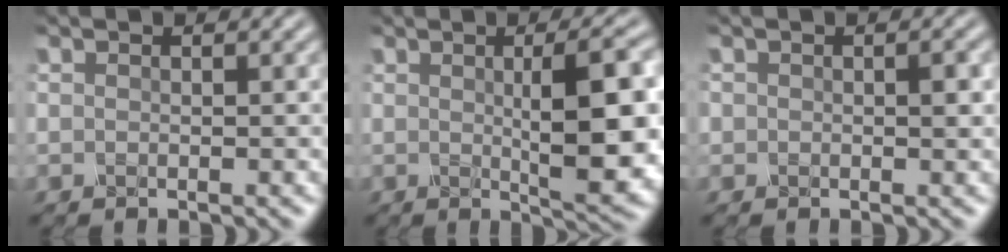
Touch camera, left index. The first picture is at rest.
{"total": 7.5, "force": [0.5, 1.8, 7.3], "torque": [-0.095, 0.002, 0.010]}
{"total": 1.3, "force": [0.1, 0.9, 0.9], "torque": [-0.010, 0.000, -0.001]}